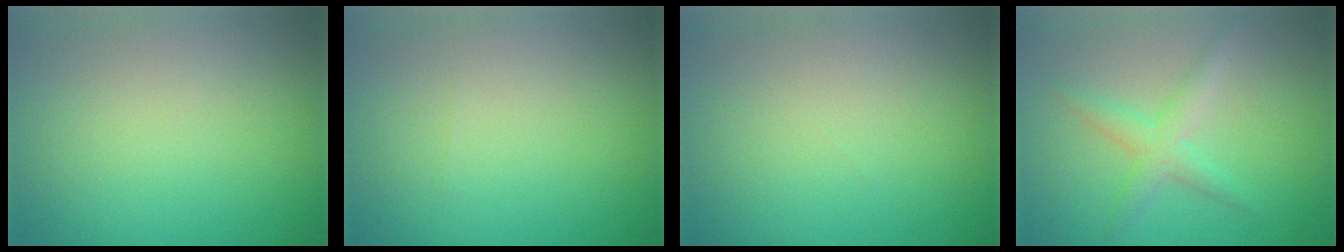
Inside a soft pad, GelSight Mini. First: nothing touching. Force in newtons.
{"total": 0.0}
{"total": 0.0}
{"total": 2.5, "press": 2.5, "slide": 0.1}